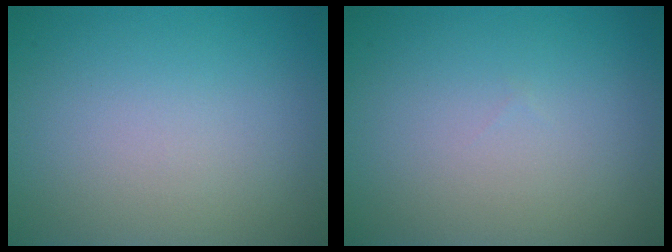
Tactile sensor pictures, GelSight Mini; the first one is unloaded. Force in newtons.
{"total": 0.0}